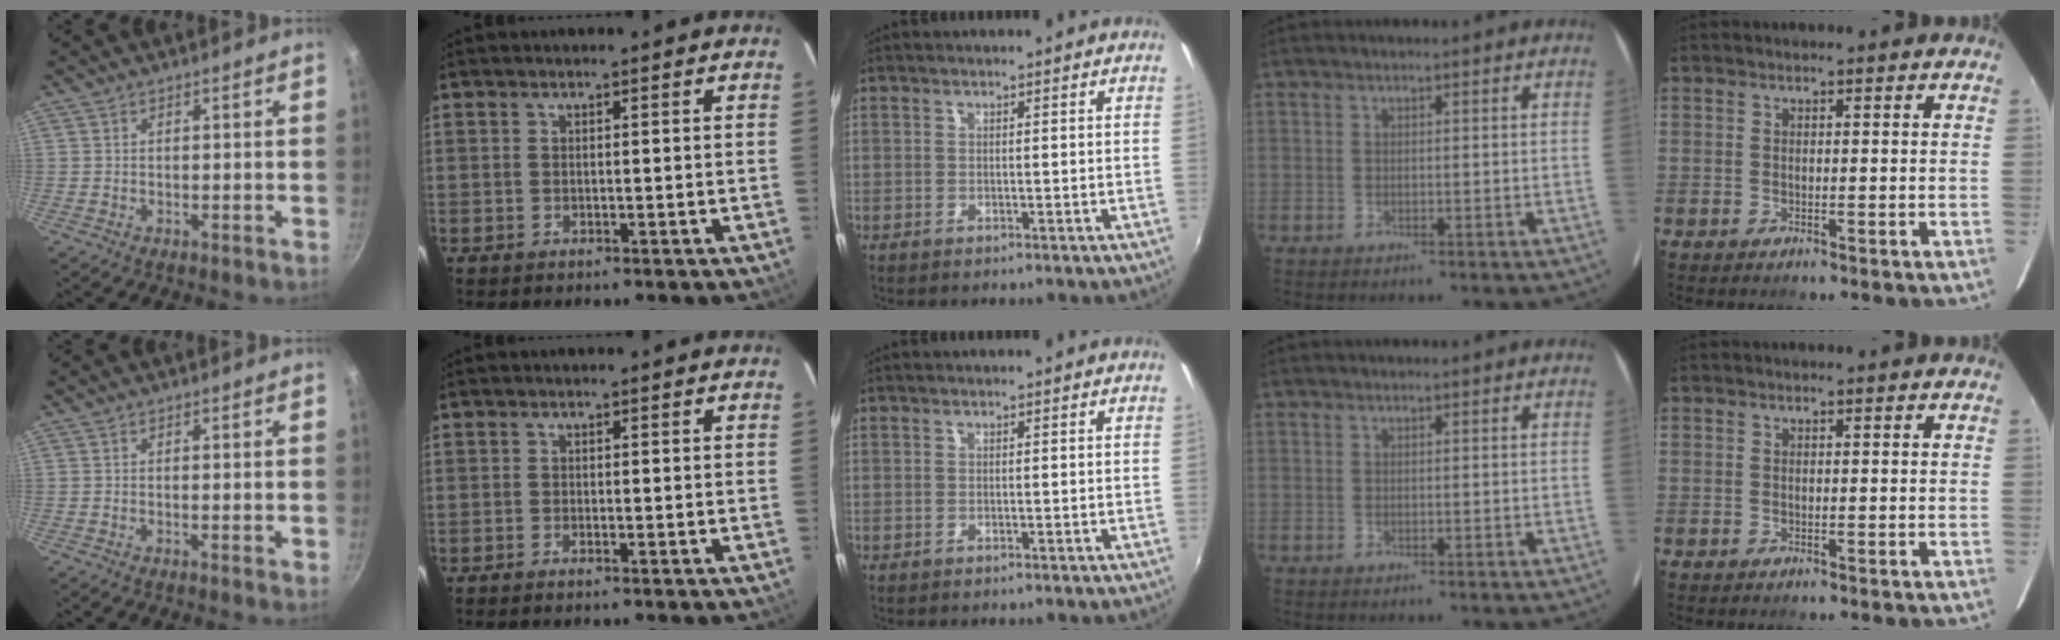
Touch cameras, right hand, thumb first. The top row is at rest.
{"thumb": {"total": 0.7, "force": [-0.1, 0.0, 0.7], "torque": [-0.011, -0.002, -0.003]}, "index": {"total": 0.8, "force": [-0.7, 0.1, 0.5], "torque": [-0.013, 0.000, -0.015]}}